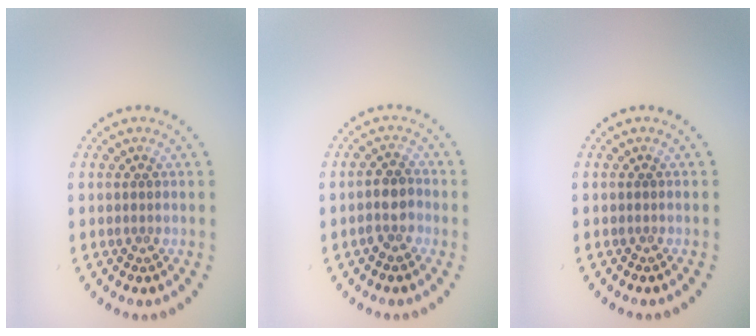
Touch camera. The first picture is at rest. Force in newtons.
{"total": 2.2, "press": 1.9, "slide": 1.0}
{"total": 0.0}